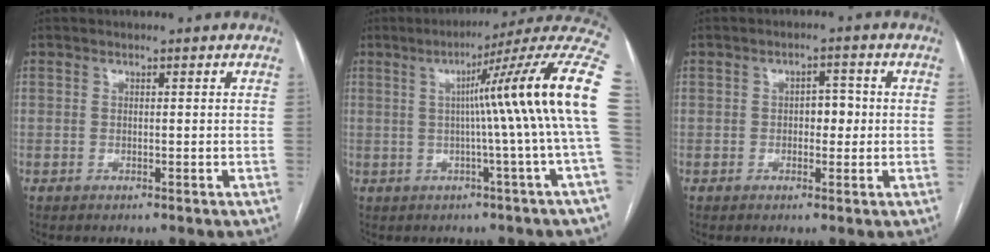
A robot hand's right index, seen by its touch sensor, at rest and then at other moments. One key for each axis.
{"total": 17.1, "fx": 1.3, "fy": -2.6, "fz": 16.8, "tx": -0.202, "ty": 0.026, "tz": 0.006}
{"total": 3.1, "fx": -0.1, "fy": 1.8, "fz": 2.5, "tx": -0.030, "ty": 0.010, "tz": -0.002}